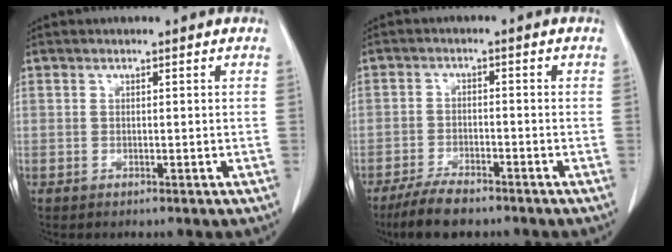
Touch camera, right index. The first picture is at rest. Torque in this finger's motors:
{"motor_torque": [-0.43, -0.06, -0.12, -0.05]}